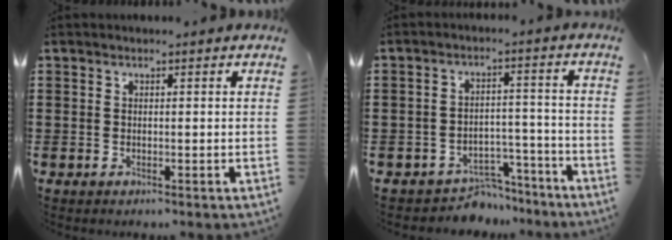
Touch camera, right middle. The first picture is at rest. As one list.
[{"total": 5.5, "force": [-5.2, 1.7, 0.6], "torque": [-0.011, 0.018, -0.104]}]